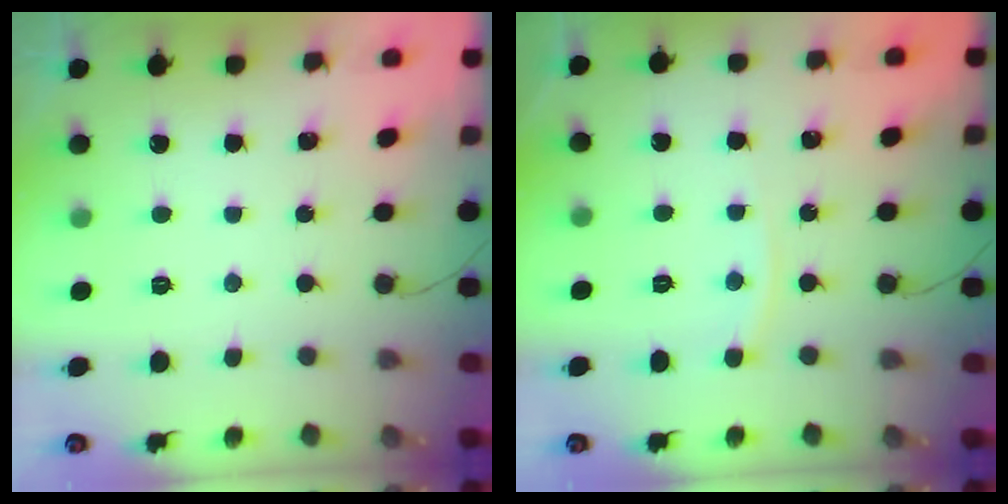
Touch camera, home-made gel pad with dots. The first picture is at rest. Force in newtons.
{"total": 3.0, "press": 3.0, "slide": 0.4}